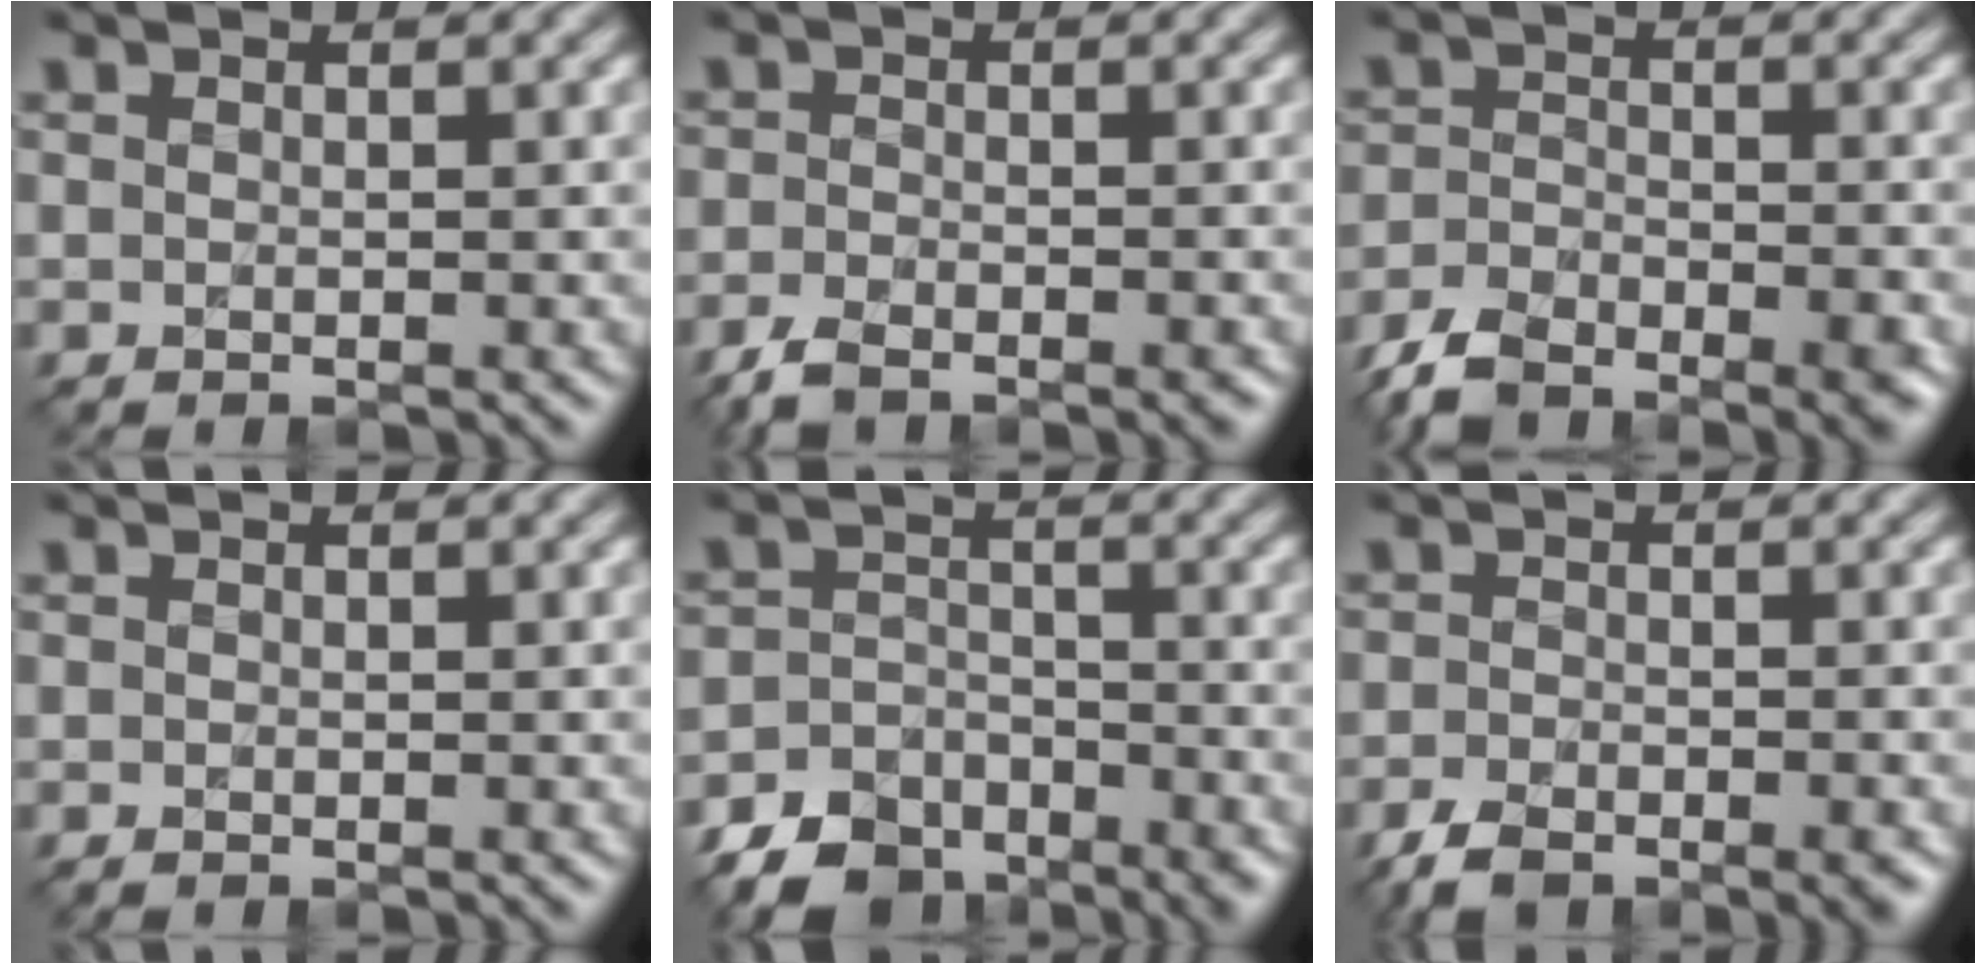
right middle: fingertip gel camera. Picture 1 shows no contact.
{"total": 4.0, "force": [-3.0, 1.4, 2.2], "torque": [-0.035, -0.006, -0.059]}
{"total": 7.0, "force": [-5.5, 2.6, 3.5], "torque": [-0.058, -0.022, -0.100]}
{"total": 0.5, "force": [-0.3, 0.1, 0.4], "torque": [-0.004, -0.002, -0.004]}
{"total": 7.1, "force": [-5.8, 3.5, 2.0], "torque": [-0.027, -0.017, -0.092]}
{"total": 5.2, "force": [-3.7, 2.0, 3.0], "torque": [-0.046, -0.010, -0.066]}